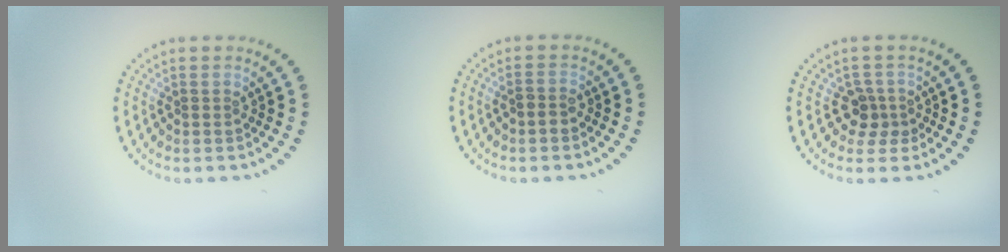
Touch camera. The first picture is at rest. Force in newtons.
{"total": 0.9, "press": 0.8, "slide": 0.4}
{"total": 2.2, "press": 1.8, "slide": 1.4}